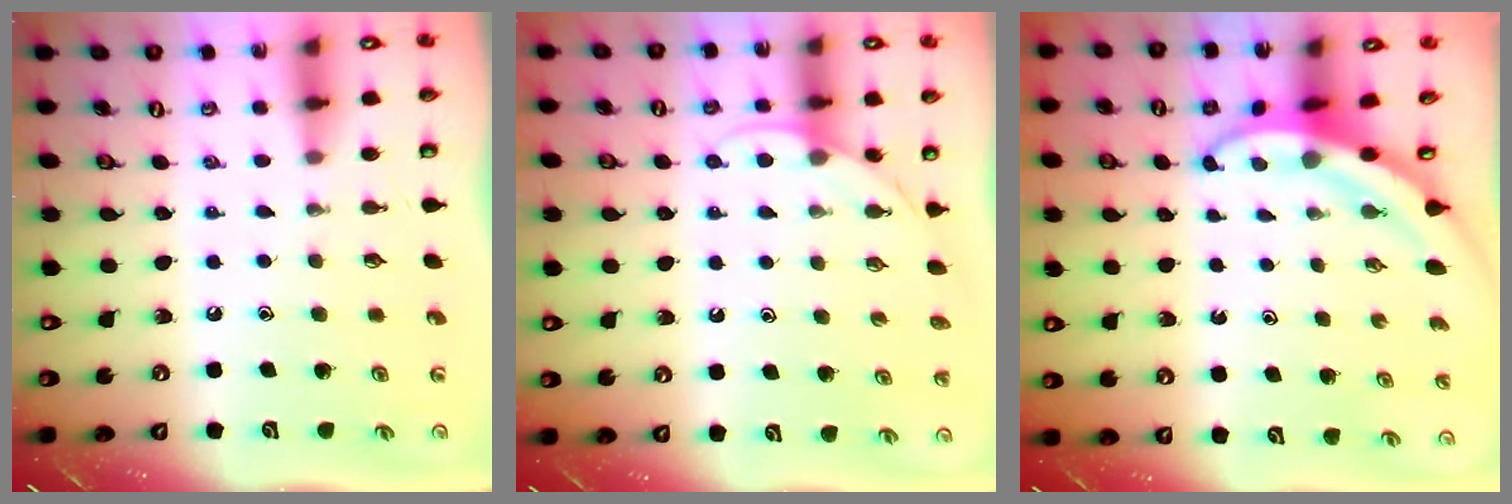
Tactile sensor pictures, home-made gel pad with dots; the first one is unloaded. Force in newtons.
{"total": 4.9, "press": 4.9, "slide": 0.3}
{"total": 3.8, "press": 3.8, "slide": 0.5}